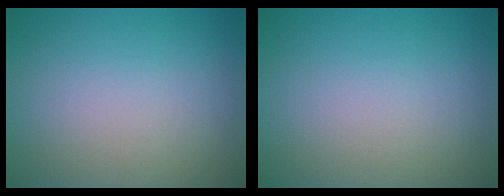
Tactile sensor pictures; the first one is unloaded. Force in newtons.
{"total": 0.0}